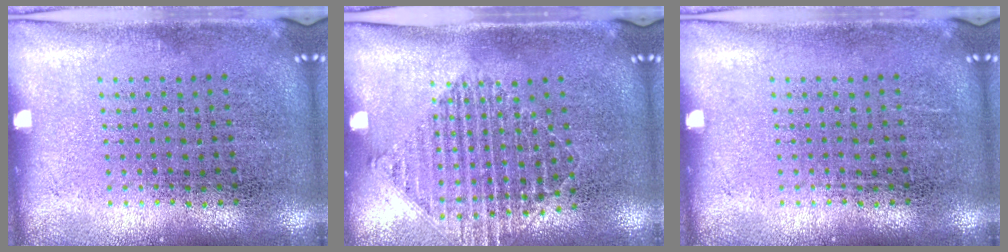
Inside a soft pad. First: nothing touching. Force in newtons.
{"total": 1.3, "press": 1.2, "slide": 0.5}
{"total": 0.0}